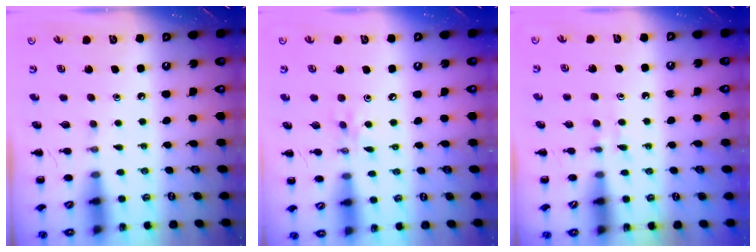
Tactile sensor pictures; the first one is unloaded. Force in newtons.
{"total": 3.7, "press": 3.6, "slide": 0.8}
{"total": 3.6, "press": 3.3, "slide": 1.4}